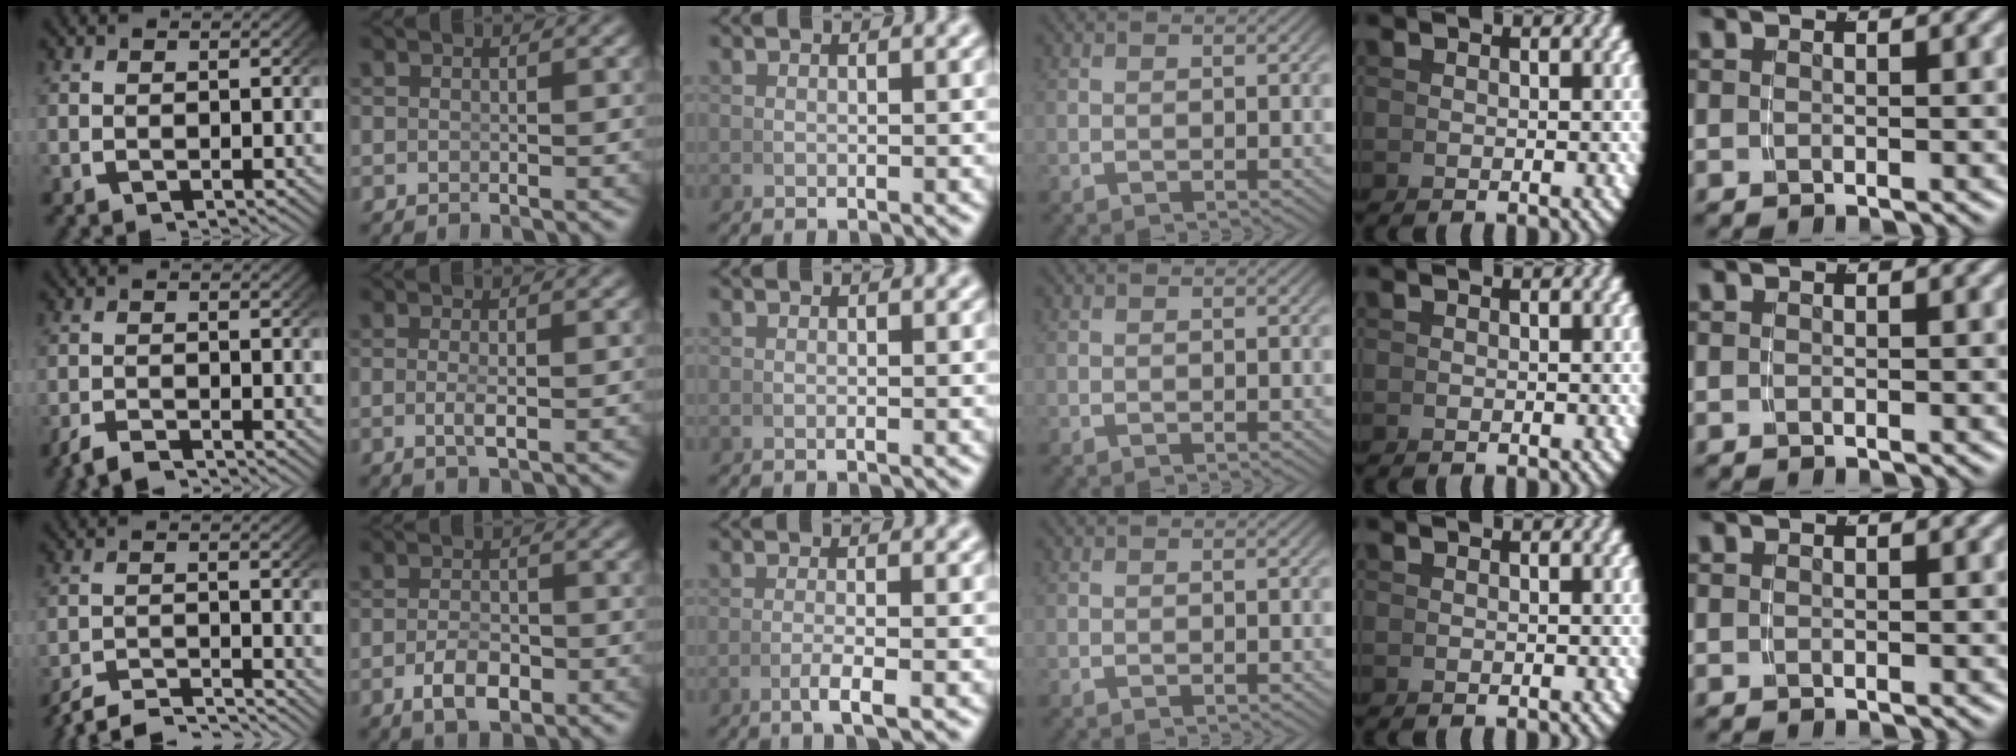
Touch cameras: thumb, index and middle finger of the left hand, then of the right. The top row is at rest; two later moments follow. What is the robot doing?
{"motion": "grasp_and_lifting", "object": "photo album"}